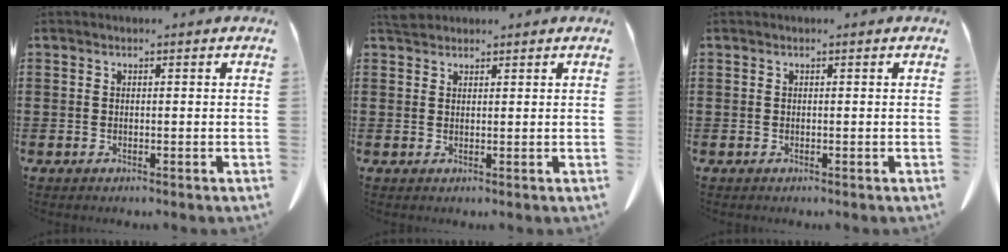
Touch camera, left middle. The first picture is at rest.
{"total": 2.0, "force": [1.8, 0.6, 0.6], "torque": [-0.018, 0.001, 0.037]}
{"total": 0.0}